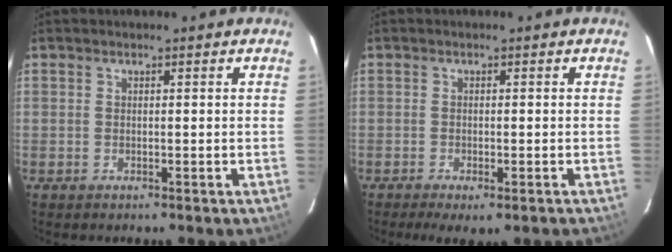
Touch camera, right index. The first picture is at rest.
{"total": 5.4, "force": [-3.8, 1.6, 3.6], "torque": [-0.074, -0.021, -0.056]}